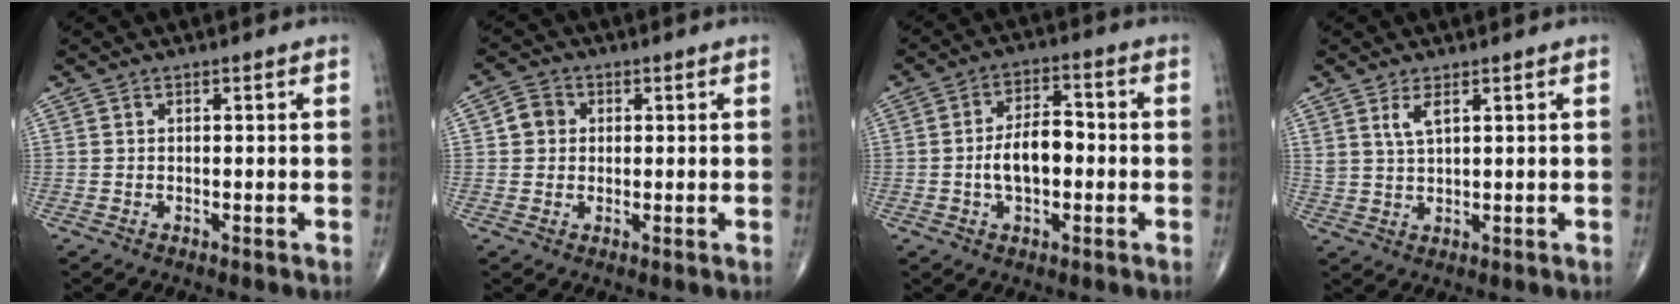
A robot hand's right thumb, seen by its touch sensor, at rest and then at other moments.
{"total": 3.8, "force": [0.6, 3.5, 1.5], "torque": [-0.012, 0.005, 0.004]}
{"total": 8.3, "force": [-1.1, 4.5, 6.8], "torque": [-0.110, 0.024, -0.024]}
{"total": 3.1, "force": [1.7, 1.0, 2.4], "torque": [-0.045, -0.008, 0.038]}